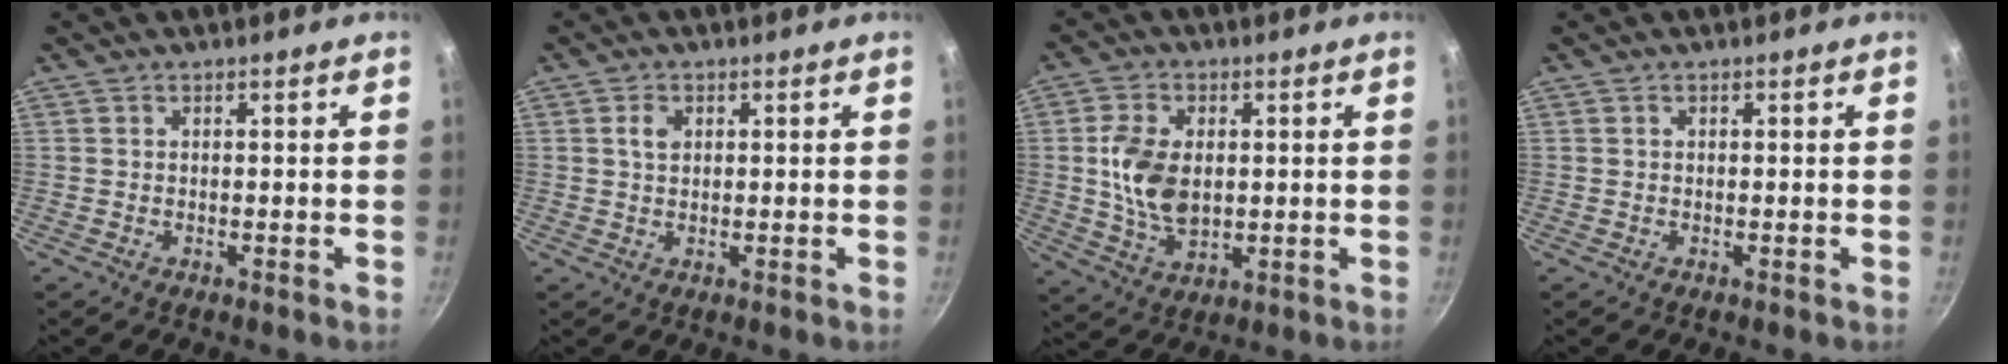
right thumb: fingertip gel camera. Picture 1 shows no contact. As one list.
[{"total": 2.6, "force": [0.8, 1.8, 1.6], "torque": [-0.023, 0.002, 0.014]}, {"total": 10.6, "force": [0.9, 6.9, 8.0], "torque": [-0.141, -0.008, 0.021]}, {"total": 0.0}]